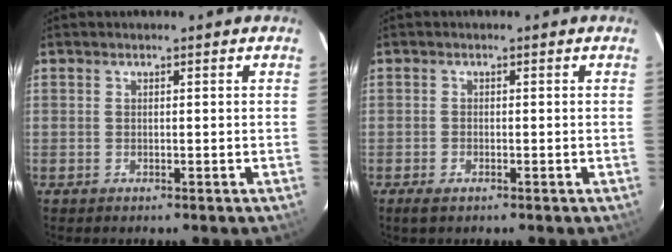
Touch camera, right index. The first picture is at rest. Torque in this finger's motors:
{"motor_torque": [0.31, 0.02, 0.10, 0.02]}